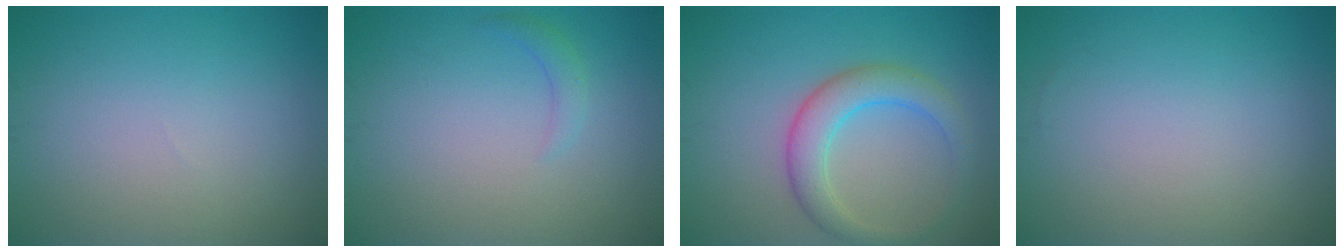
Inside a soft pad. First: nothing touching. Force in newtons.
{"total": 1.3, "press": 1.3, "slide": 0.1}
{"total": 4.3, "press": 4.3, "slide": 0.3}
{"total": 0.0}